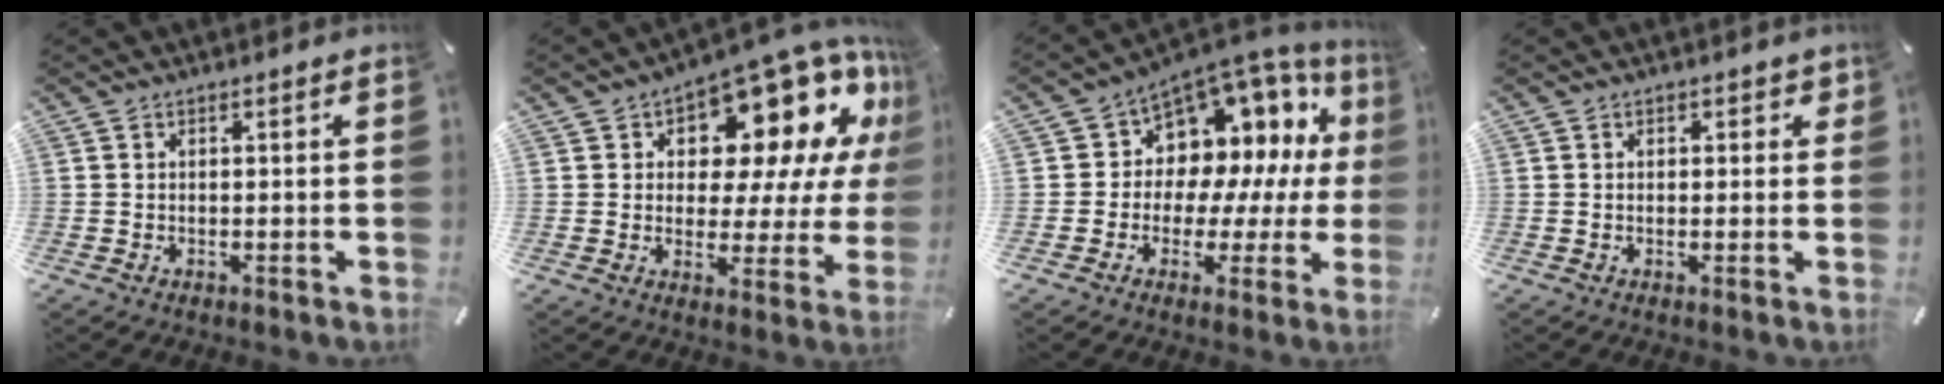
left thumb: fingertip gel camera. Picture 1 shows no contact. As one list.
[{"total": 16.5, "force": [10.5, 8.6, 9.4], "torque": [-0.126, -0.095, 0.175]}, {"total": 9.2, "force": [4.0, 7.8, 2.8], "torque": [-0.051, -0.059, 0.077]}, {"total": 1.1, "force": [0.3, 0.9, 0.5], "torque": [0.006, 0.000, -0.001]}]